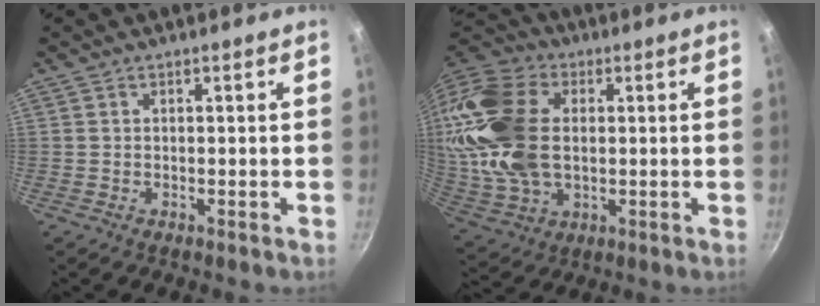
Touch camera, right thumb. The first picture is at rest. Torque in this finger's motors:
{"motor_torque": [2.51, 2.50, 1.65, -0.88, 0.88]}